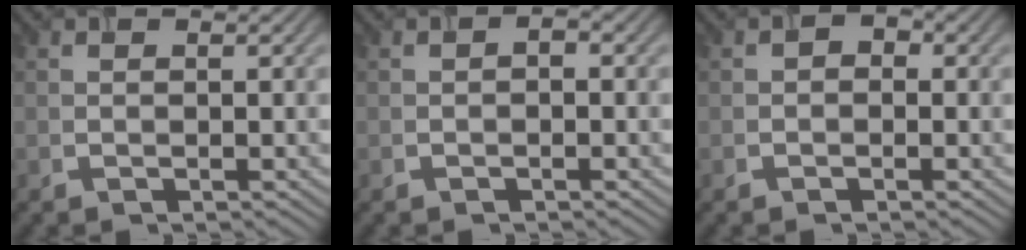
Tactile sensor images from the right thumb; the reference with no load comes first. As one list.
[{"total": 1.1, "force": [-0.4, 0.7, 0.8], "torque": [-0.006, 0.003, -0.008]}, {"total": 1.6, "force": [-0.3, 1.4, 0.7], "torque": [0.001, -0.002, -0.017]}]